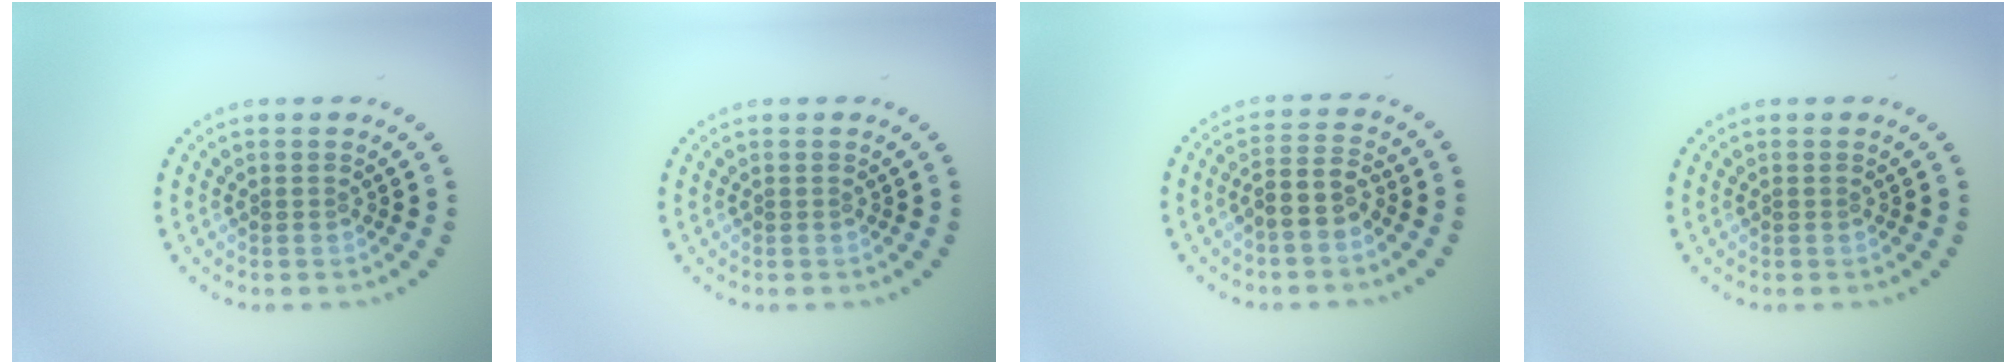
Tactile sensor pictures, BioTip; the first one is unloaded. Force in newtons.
{"total": 0.0}
{"total": 2.9, "press": 2.5, "slide": 1.6}
{"total": 0.0}